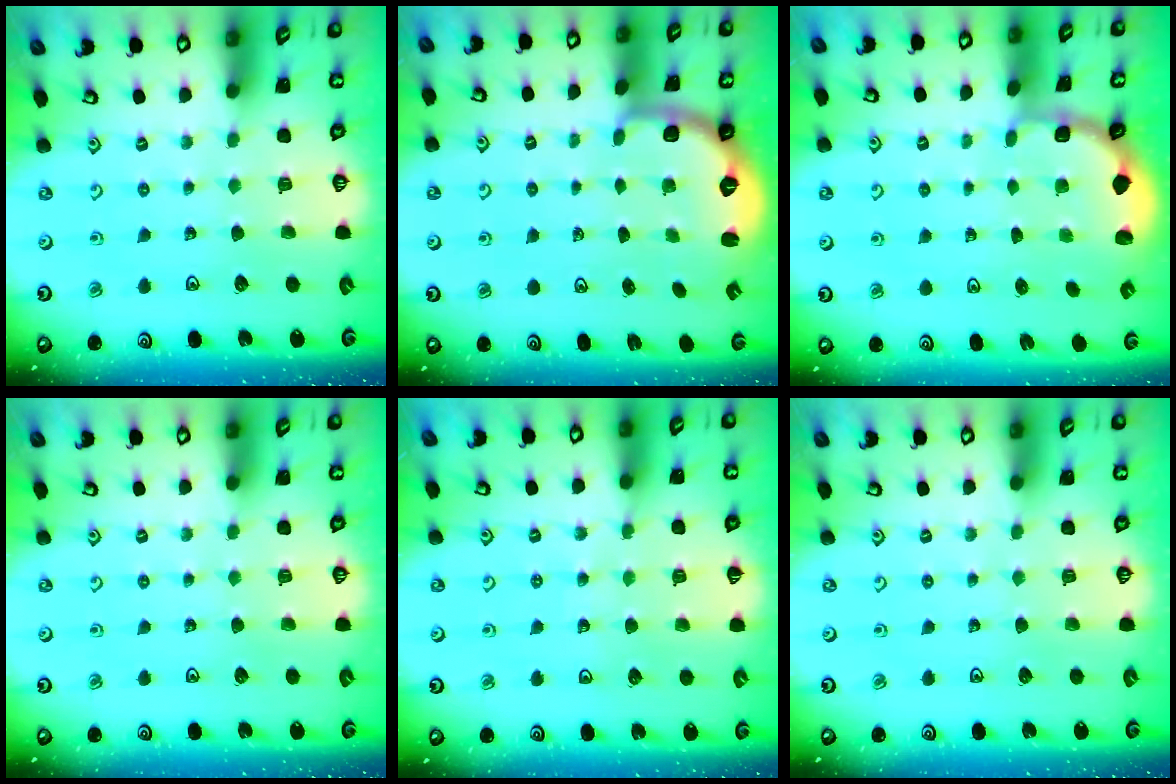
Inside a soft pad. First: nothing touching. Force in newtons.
{"total": 2.6, "press": 1.6, "slide": 2.1}
{"total": 1.8, "press": 1.6, "slide": 0.7}
{"total": 0.0}
{"total": 4.6, "press": 4.2, "slide": 1.9}
{"total": 0.0}